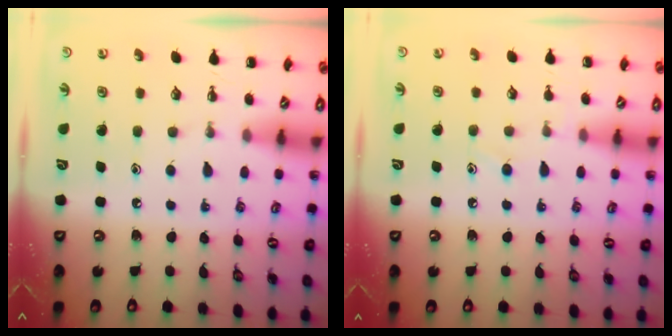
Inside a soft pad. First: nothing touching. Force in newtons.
{"total": 7.2, "press": 6.8, "slide": 2.4}